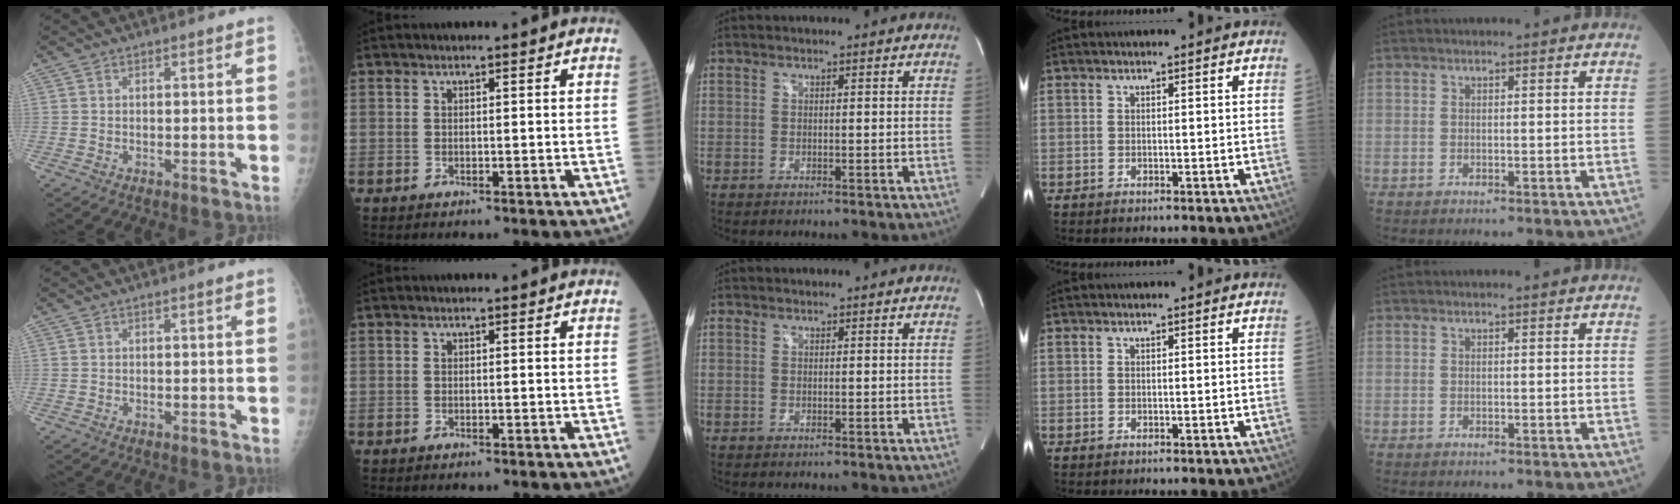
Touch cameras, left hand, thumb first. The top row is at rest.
{"middle": {"total": 1.5, "force": [-0.6, -0.9, -1.1], "torque": [0.025, -0.010, -0.013]}}